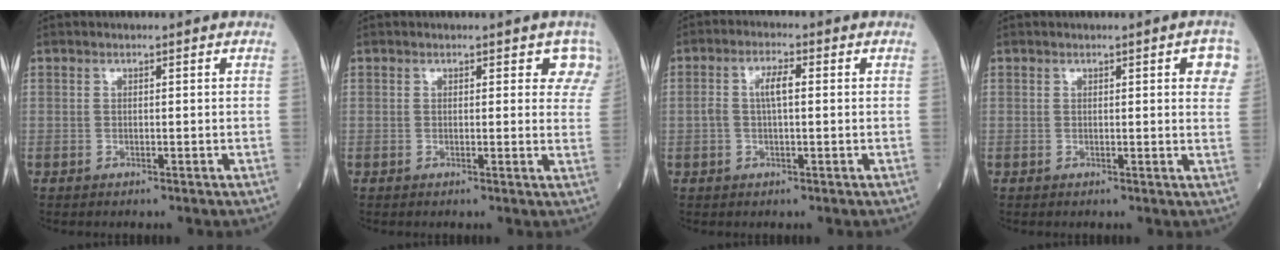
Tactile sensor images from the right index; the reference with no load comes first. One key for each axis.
{"total": 4.0, "fx": 2.8, "fy": 2.0, "fz": 2.1, "tx": -0.002, "ty": -0.004, "tz": 0.012}
{"total": 3.7, "fx": 0.3, "fy": 1.1, "fz": 3.5, "tx": -0.073, "ty": 0.015, "tz": 0.006}
{"total": 4.2, "fx": 1.6, "fy": 0.6, "fz": 3.8, "tx": -0.029, "ty": 0.000, "tz": 0.012}